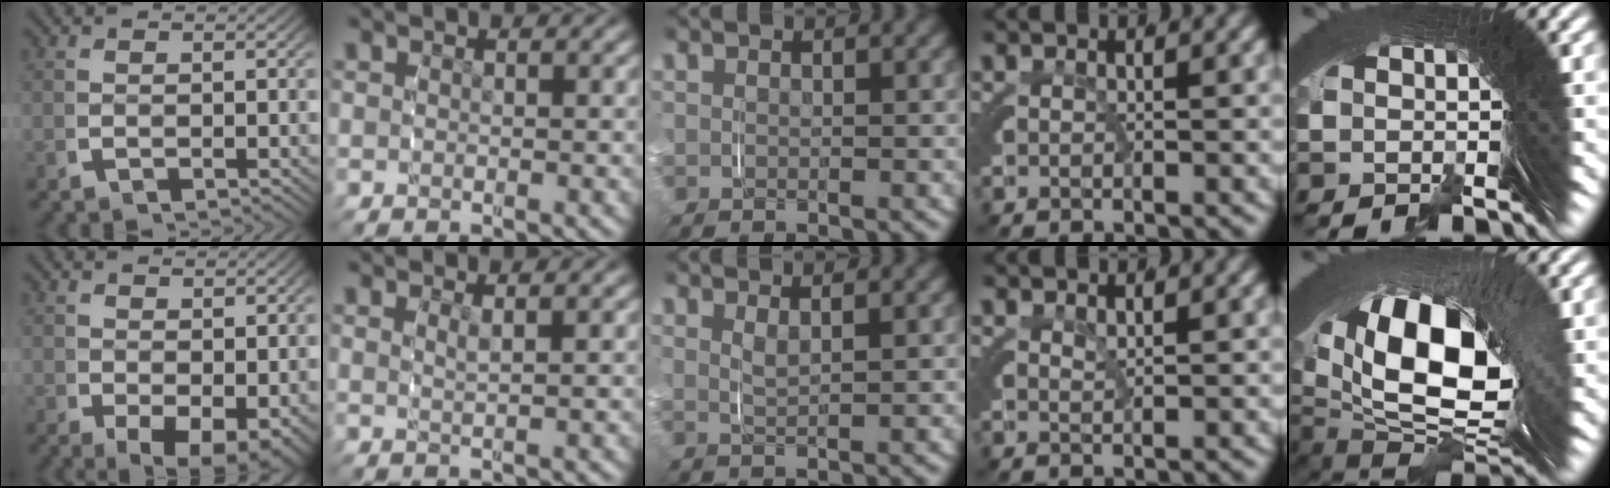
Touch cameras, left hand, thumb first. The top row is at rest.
{"thumb": {"total": 5.0, "force": [-0.8, 3.4, 3.5], "torque": [-0.069, -0.049, 0.015]}, "index": {"total": 1.4, "force": [1.1, -0.1, 0.7], "torque": [-0.018, -0.006, 0.021]}, "middle": {"total": 1.1, "force": [0.8, -0.4, 0.7], "torque": [-0.014, -0.007, 0.013]}, "ring": {"total": 0.9, "force": [0.8, -0.3, 0.1], "torque": [-0.003, -0.004, 0.020]}, "little": {"total": 11.7, "force": [-0.6, 7.1, 9.3], "torque": [-0.180, -0.055, 0.024]}}